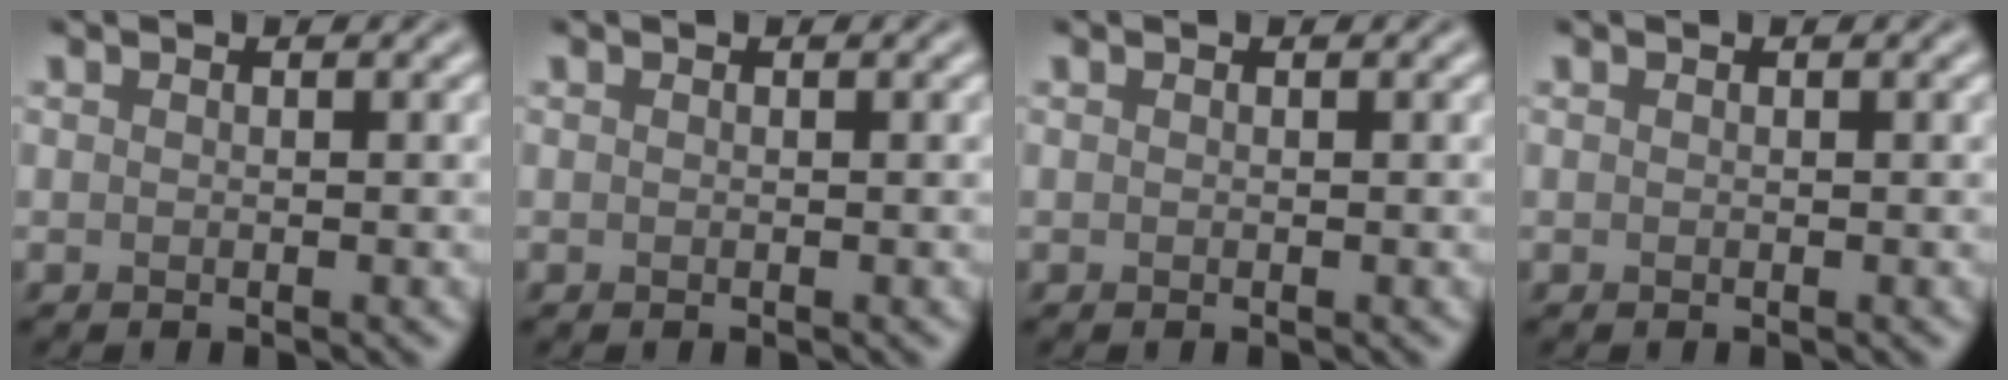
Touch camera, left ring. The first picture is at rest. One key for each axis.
{"total": 0.0}
{"total": 0.0}
{"total": 0.0}